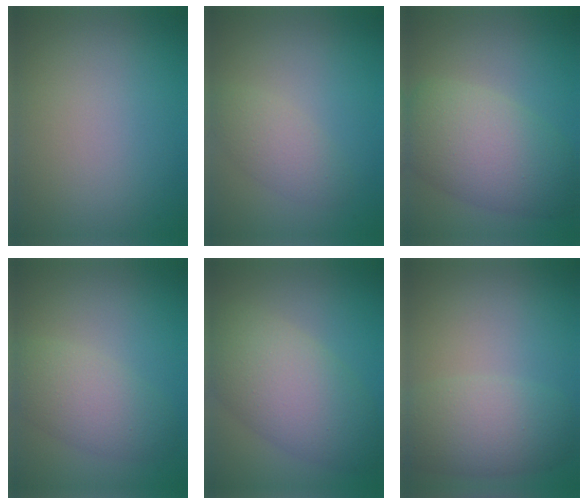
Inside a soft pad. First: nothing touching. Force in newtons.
{"total": 2.4, "press": 2.4, "slide": 0.1}
{"total": 7.5, "press": 7.5, "slide": 0.4}
{"total": 4.2, "press": 4.2, "slide": 0.1}
{"total": 7.8, "press": 7.8, "slide": 0.6}
{"total": 5.1, "press": 5.1, "slide": 0.4}